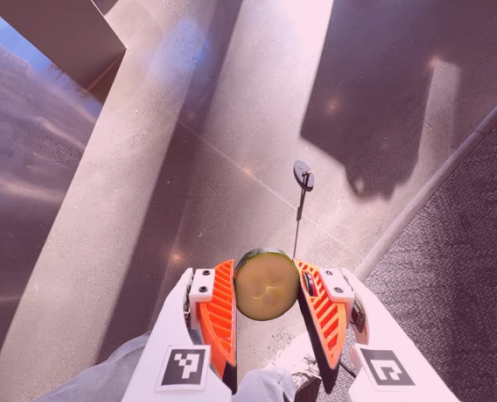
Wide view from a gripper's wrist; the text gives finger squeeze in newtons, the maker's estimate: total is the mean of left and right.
{"total": 11.3, "left": 11.3, "right": 11.4}